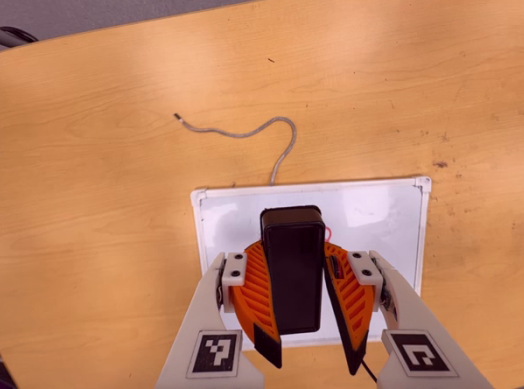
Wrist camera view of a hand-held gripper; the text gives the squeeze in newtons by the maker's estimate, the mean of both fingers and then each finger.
{"total": 10.0, "left": 9.7, "right": 10.2}